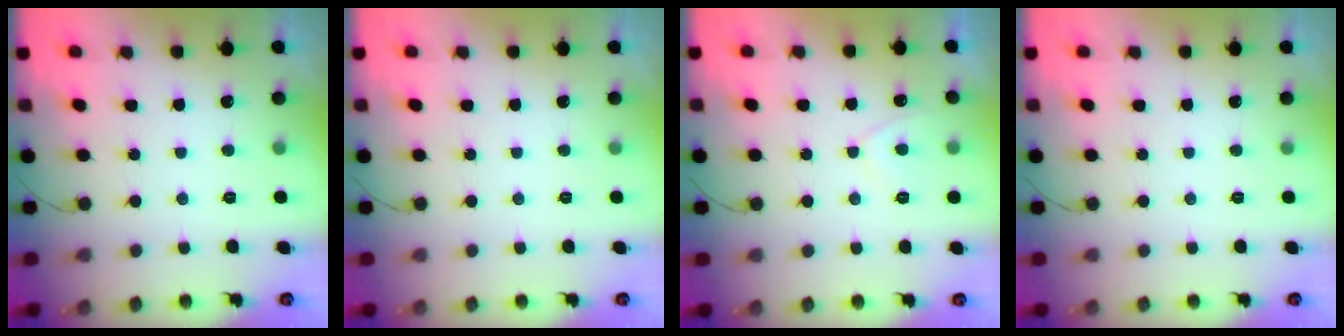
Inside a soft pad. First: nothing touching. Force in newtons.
{"total": 0.0}
{"total": 2.8, "press": 2.7, "slide": 0.5}
{"total": 0.0}